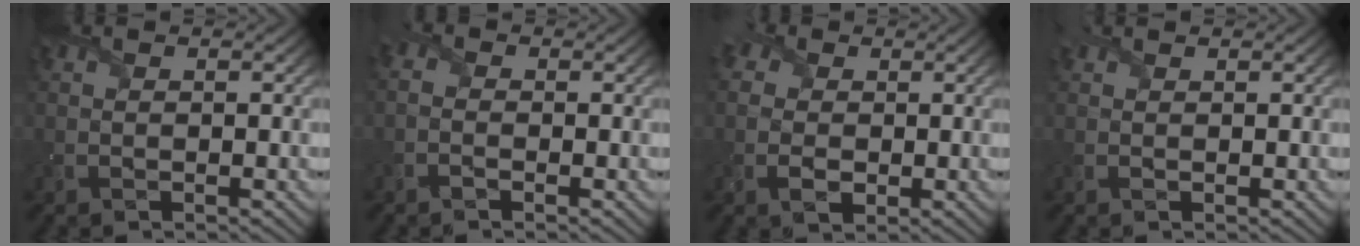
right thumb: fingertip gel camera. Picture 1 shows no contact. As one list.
[{"total": 1.7, "force": [-1.0, 1.1, 0.9], "torque": [-0.019, -0.002, -0.023]}, {"total": 4.5, "force": [0.2, 3.8, 2.4], "torque": [-0.072, 0.000, 0.000]}, {"total": 0.8, "force": [0.8, 0.2, 0.2], "torque": [-0.004, 0.005, 0.018]}]